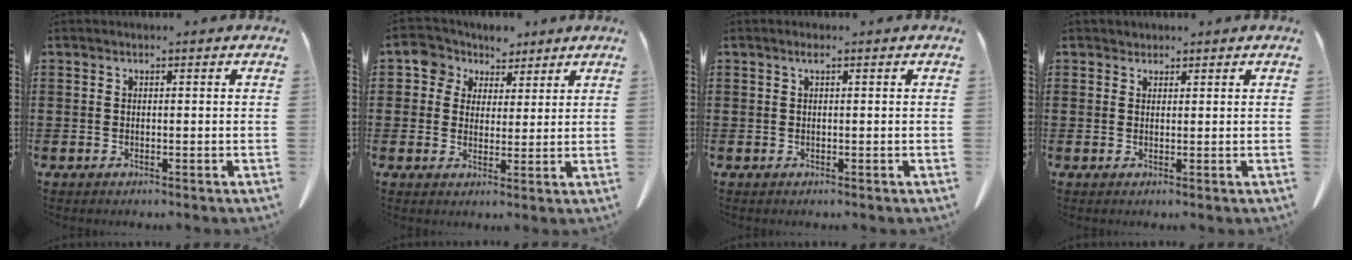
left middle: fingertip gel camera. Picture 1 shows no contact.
{"total": 5.5, "force": [3.4, 4.3, 0.7], "torque": [-0.046, 0.001, 0.060]}
{"total": 0.8, "force": [0.3, 0.1, 0.8], "torque": [-0.016, 0.001, 0.006]}
{"total": 1.2, "force": [1.0, 0.6, 0.0], "torque": [-0.004, 0.003, 0.020]}